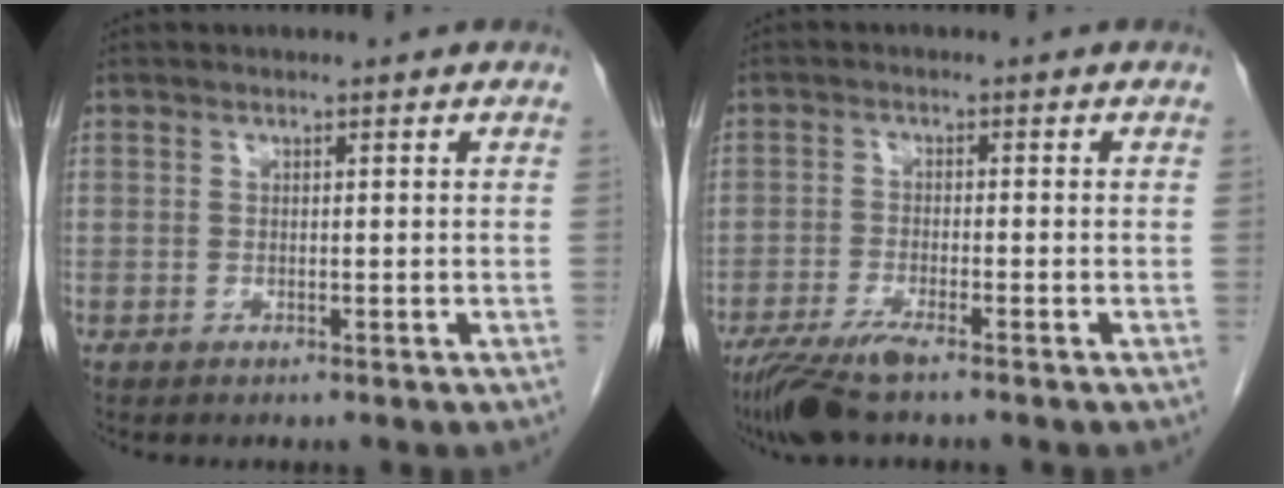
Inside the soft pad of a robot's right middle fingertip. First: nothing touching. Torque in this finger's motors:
{"motor_torque": [0.47, -0.26, 0.07, 0.06]}